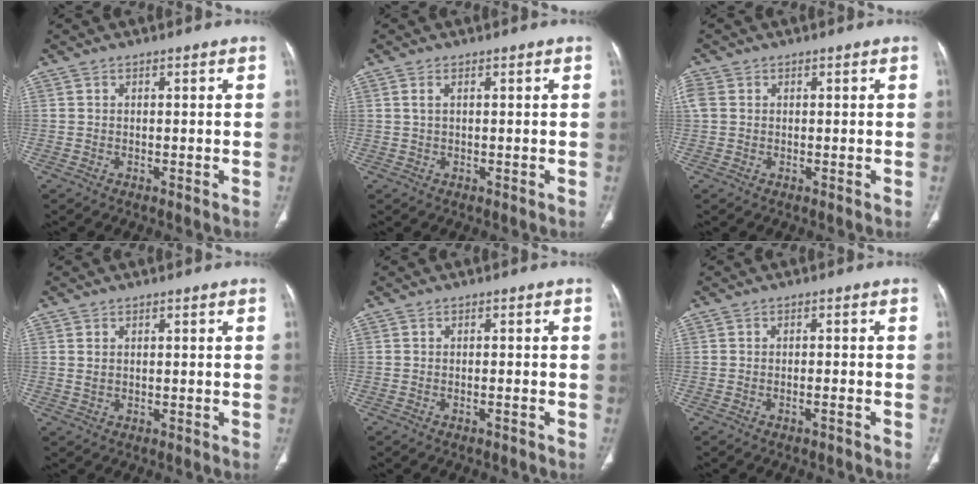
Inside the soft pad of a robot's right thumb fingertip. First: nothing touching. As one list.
[{"total": 1.1, "force": [0.4, 0.4, 1.0], "torque": [-0.027, 0.005, 0.009]}, {"total": 2.8, "force": [0.6, 2.2, 1.5], "torque": [-0.047, 0.012, 0.015]}, {"total": 1.4, "force": [0.4, 1.0, 0.9], "torque": [-0.020, -0.001, 0.015]}, {"total": 0.7, "force": [-0.6, 0.0, 0.4], "torque": [-0.014, 0.010, -0.007]}, {"total": 1.1, "force": [-0.9, 0.1, 0.7], "torque": [-0.018, 0.013, -0.012]}]